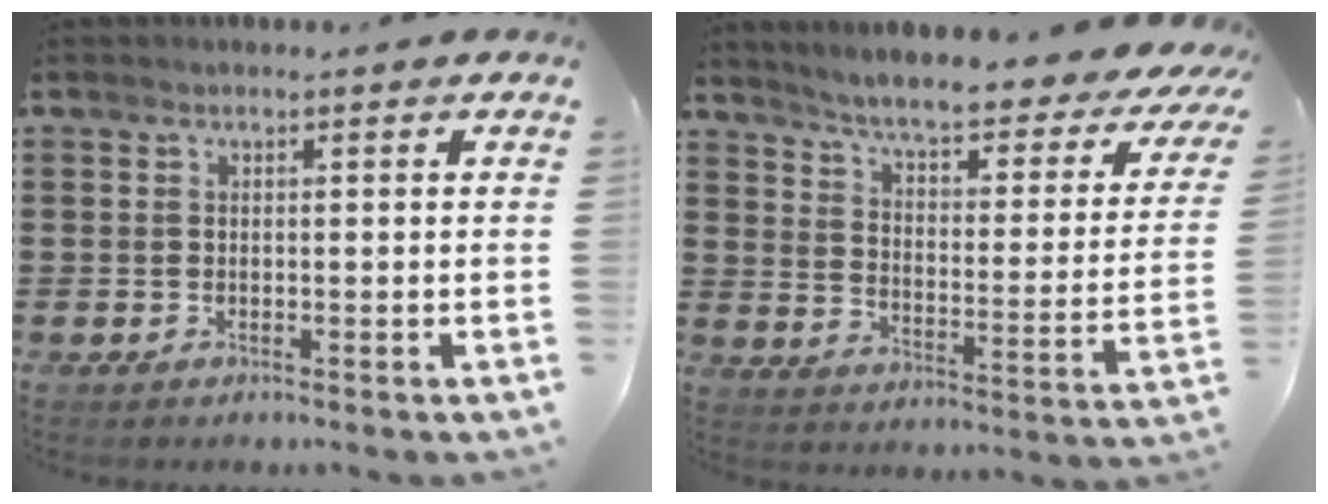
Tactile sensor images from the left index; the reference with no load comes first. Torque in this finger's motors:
{"motor_torque": [2.14, 0.00, 1.05, 0.21]}